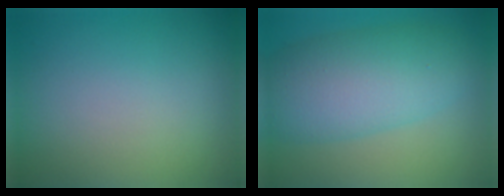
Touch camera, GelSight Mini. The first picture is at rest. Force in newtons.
{"total": 7.8, "press": 7.8, "slide": 0.1}